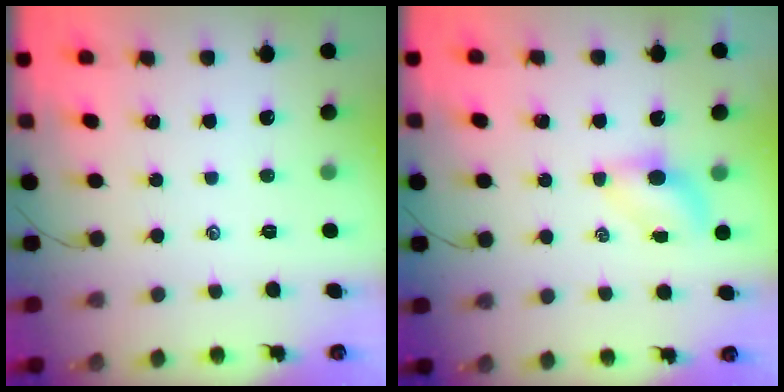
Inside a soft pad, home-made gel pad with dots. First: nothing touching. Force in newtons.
{"total": 4.3, "press": 4.2, "slide": 0.9}